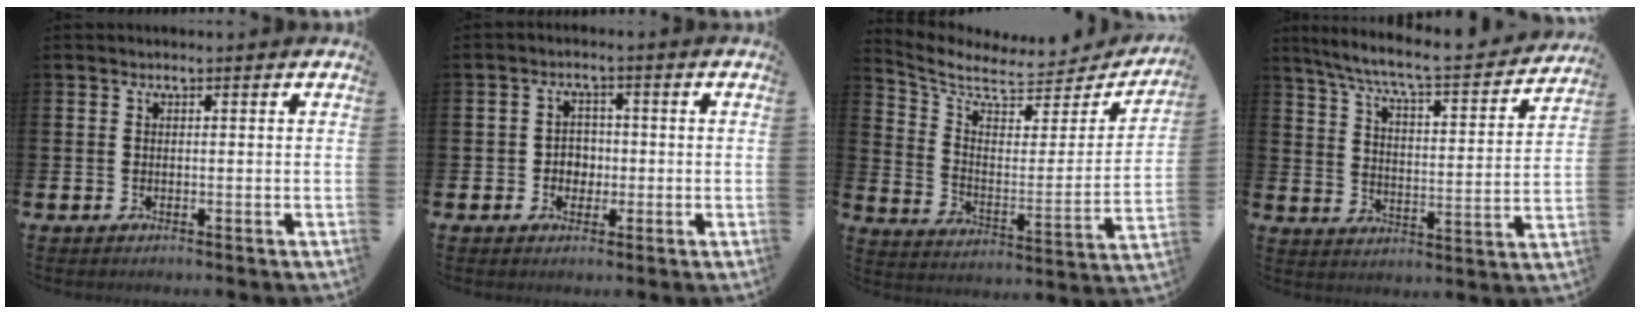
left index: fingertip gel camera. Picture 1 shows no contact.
{"total": 2.8, "force": [-0.4, 2.6, 0.9], "torque": [-0.015, 0.002, -0.015]}
{"total": 7.1, "force": [6.0, 2.9, 2.5], "torque": [-0.083, -0.049, 0.099]}
{"total": 7.3, "force": [6.5, 0.6, 3.1], "torque": [-0.094, -0.046, 0.107]}